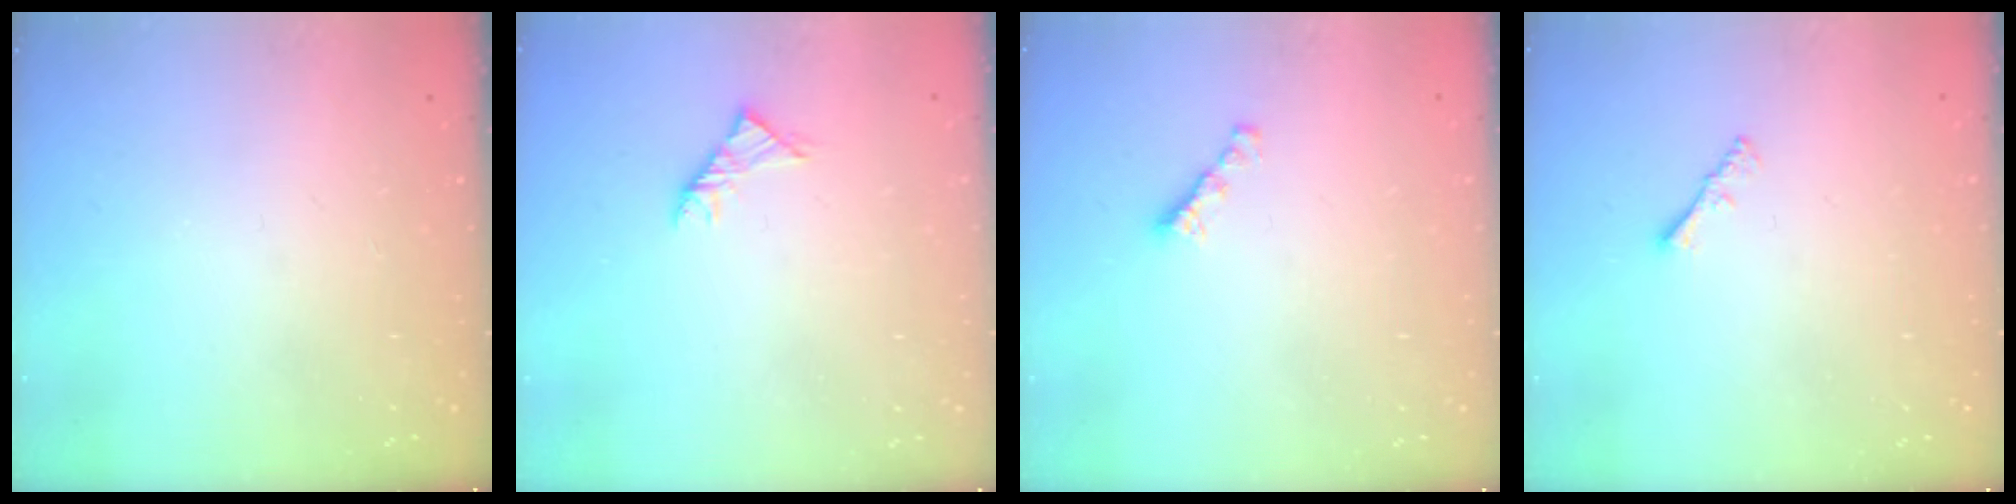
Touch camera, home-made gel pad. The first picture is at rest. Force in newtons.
{"total": 2.9, "press": 2.8, "slide": 0.8}
{"total": 2.7, "press": 2.6, "slide": 0.7}
{"total": 1.3, "press": 1.3, "slide": 0.4}